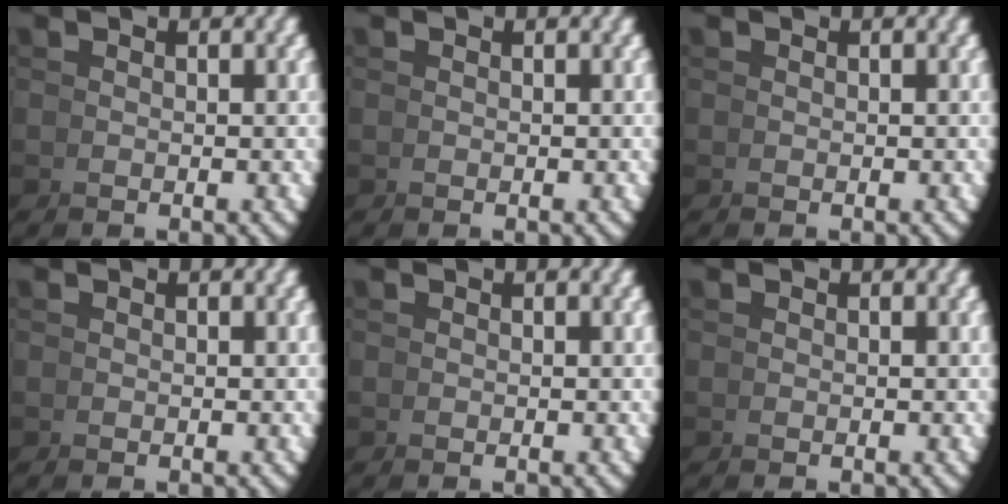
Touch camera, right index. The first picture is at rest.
{"total": 0.0}
{"total": 0.0}
{"total": 0.0}
{"total": 0.0}
{"total": 0.0}